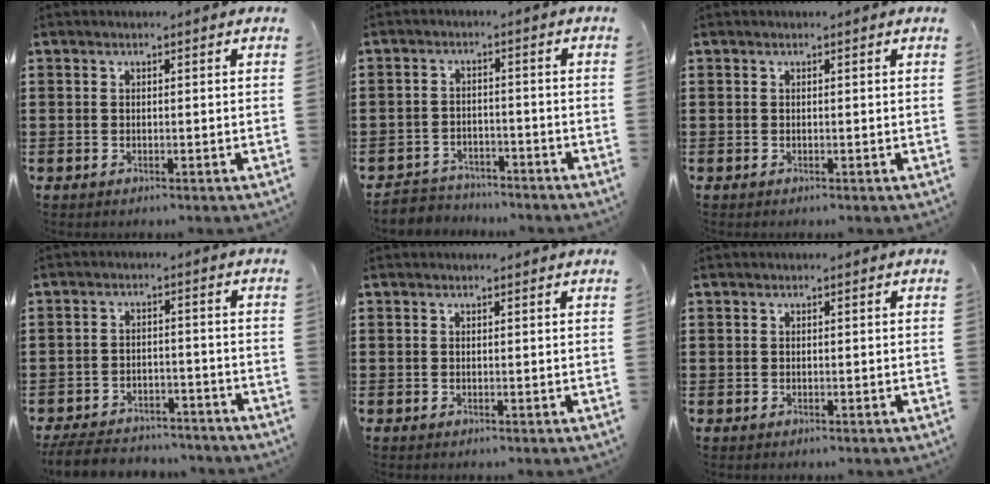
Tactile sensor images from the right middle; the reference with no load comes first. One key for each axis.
{"total": 3.4, "fx": -3.3, "fy": 0.9, "fz": -0.4, "tx": -0.004, "ty": -0.002, "tz": -0.072}
{"total": 0.0}
{"total": 5.2, "fx": -5.0, "fy": 0.9, "fz": 0.8, "tx": -0.024, "ty": 0.006, "tz": -0.103}
{"total": 0.0}
{"total": 0.0}